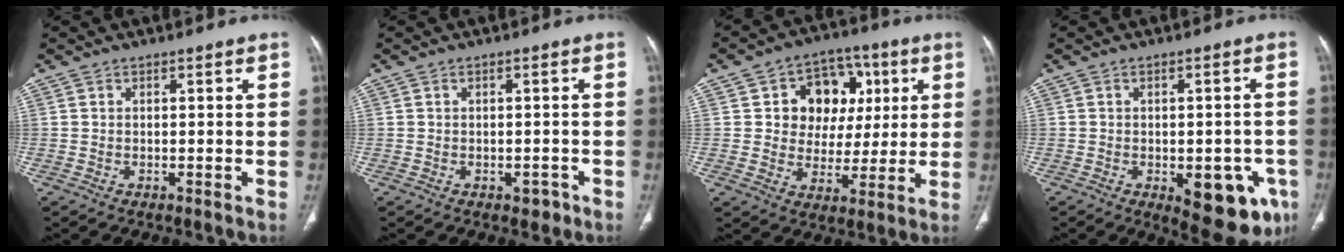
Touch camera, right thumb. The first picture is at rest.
{"total": 1.9, "force": [-1.0, 1.2, 1.1], "torque": [-0.004, 0.005, -0.009]}
{"total": 13.2, "force": [3.2, 10.9, 6.7], "torque": [-0.042, 0.003, 0.054]}
{"total": 14.4, "force": [-5.5, 6.3, 11.7], "torque": [-0.111, 0.003, -0.053]}